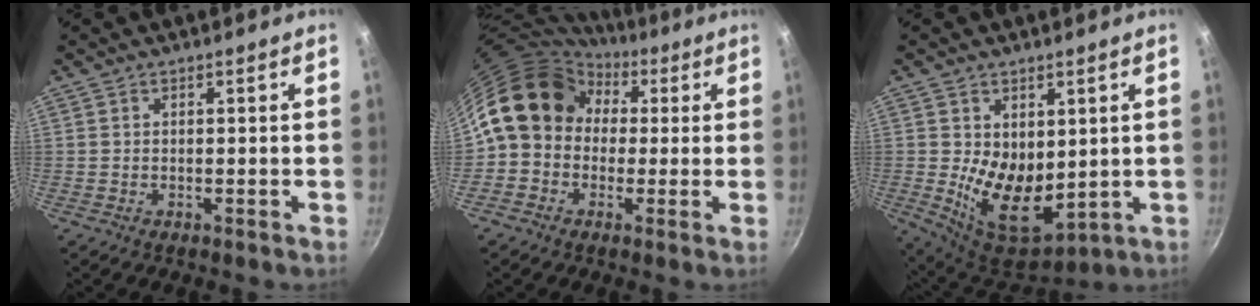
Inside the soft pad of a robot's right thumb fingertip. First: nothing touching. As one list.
[{"total": 13.6, "force": [2.5, 11.4, 7.1], "torque": [-0.083, 0.033, 0.021]}, {"total": 12.8, "force": [0.7, 8.4, 9.6], "torque": [-0.127, -0.036, 0.039]}]